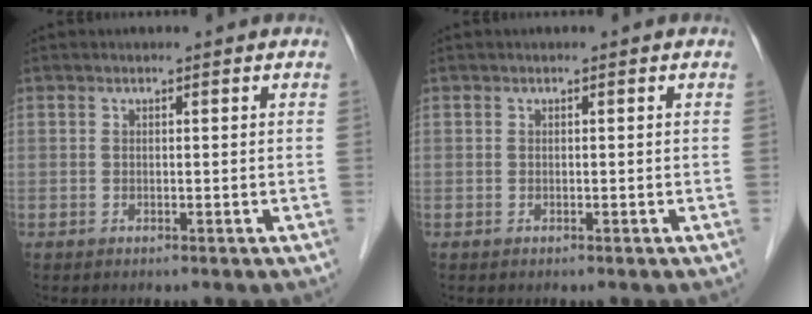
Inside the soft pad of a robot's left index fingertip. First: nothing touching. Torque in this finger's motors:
{"motor_torque": [0.00, 0.00, 0.00, 0.00]}